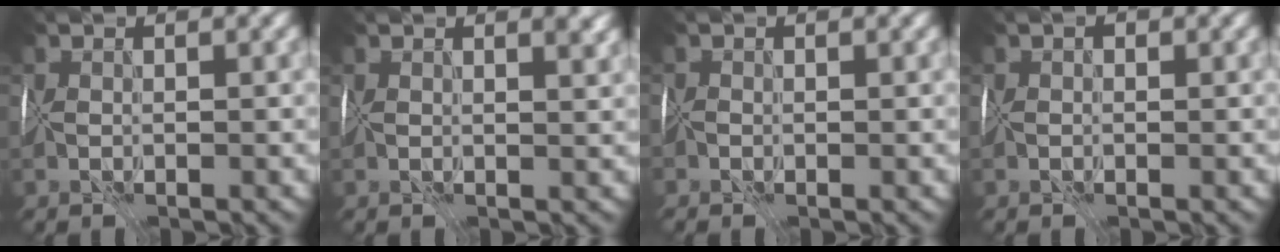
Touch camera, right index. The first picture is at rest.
{"total": 2.9, "force": [1.6, 1.4, 2.1], "torque": [-0.030, 0.000, 0.035]}
{"total": 0.7, "force": [-0.7, 0.2, -0.1], "torque": [0.009, 0.003, -0.010]}
{"total": 0.0}